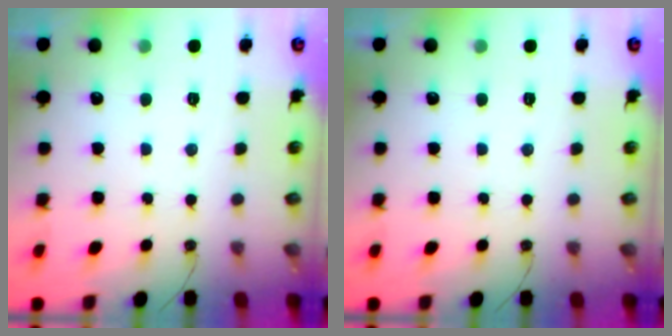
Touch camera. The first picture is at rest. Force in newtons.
{"total": 0.0}